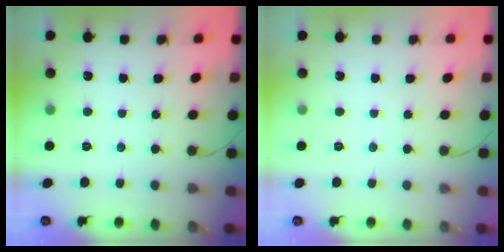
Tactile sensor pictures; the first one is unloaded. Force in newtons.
{"total": 0.0}